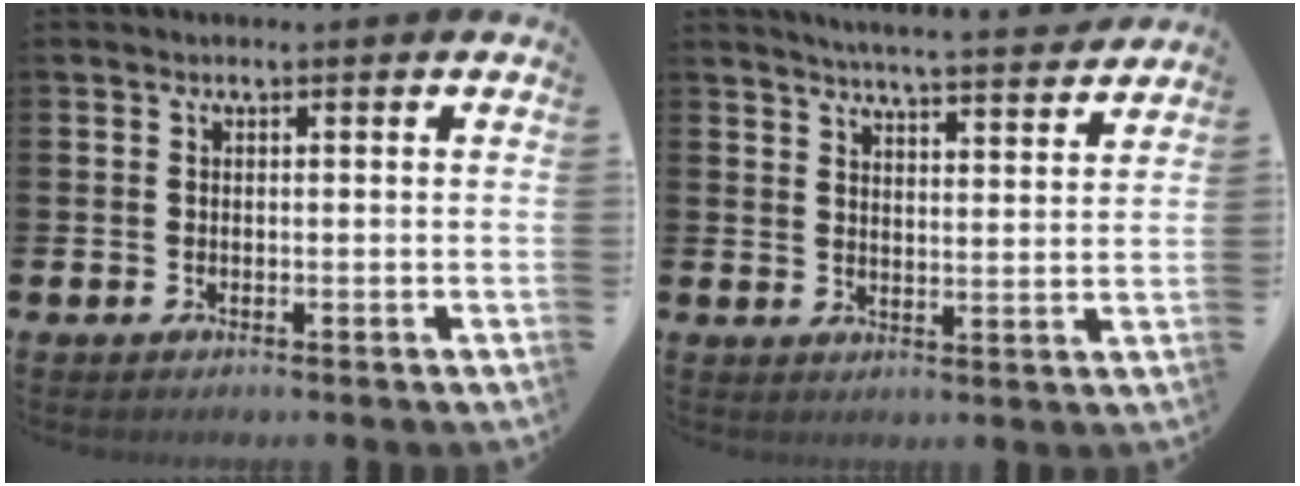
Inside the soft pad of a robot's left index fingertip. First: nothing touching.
{"total": 5.4, "force": [5.3, -0.3, 0.8], "torque": [-0.029, -0.039, 0.092]}